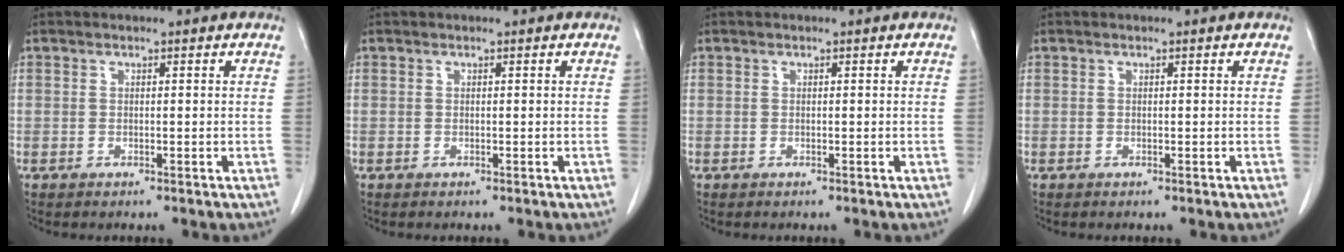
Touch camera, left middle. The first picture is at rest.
{"total": 0.0}
{"total": 0.0}
{"total": 0.0}